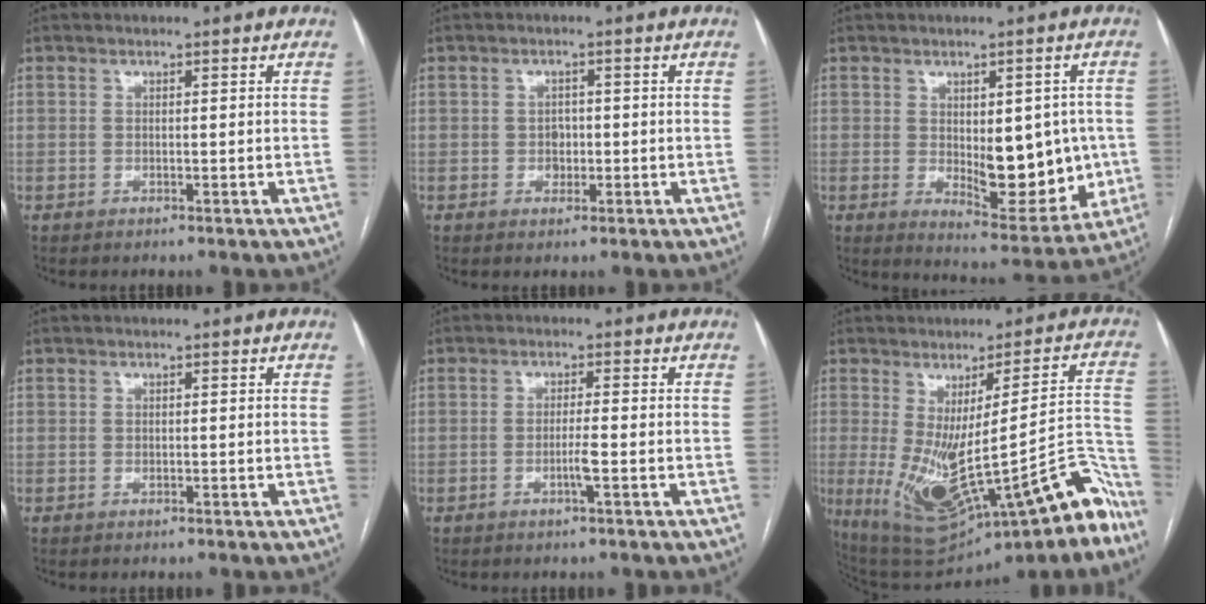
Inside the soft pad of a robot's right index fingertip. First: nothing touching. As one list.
[{"total": 2.0, "force": [-0.3, 1.7, 1.1], "torque": [-0.014, 0.004, -0.002]}, {"total": 11.9, "force": [-0.6, 5.2, 10.7], "torque": [-0.138, -0.004, 0.010]}, {"total": 0.0}, {"total": 2.4, "force": [-0.9, -0.3, 2.2], "torque": [-0.045, -0.003, -0.017]}, {"total": 23.3, "force": [-12.5, 6.0, 18.7], "torque": [-0.202, 0.013, -0.163]}]